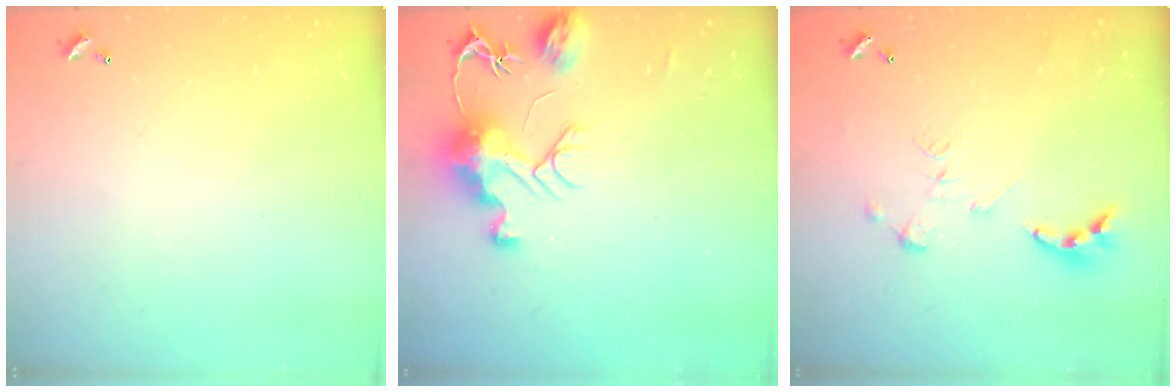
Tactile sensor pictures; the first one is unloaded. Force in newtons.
{"total": 10.5, "press": 10.4, "slide": 1.1}
{"total": 0.0}